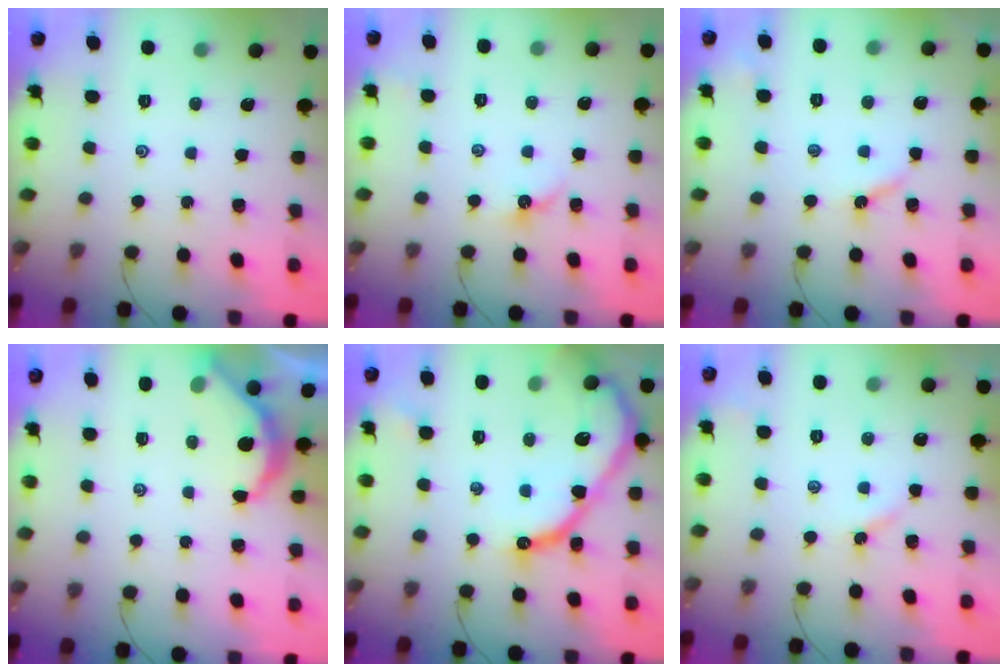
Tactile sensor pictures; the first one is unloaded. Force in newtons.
{"total": 3.6, "press": 3.6, "slide": 0.6}
{"total": 4.3, "press": 4.3, "slide": 0.4}
{"total": 4.5, "press": 4.5, "slide": 0.3}
{"total": 16.8, "press": 16.8, "slide": 1.3}
{"total": 2.4, "press": 2.4, "slide": 0.3}